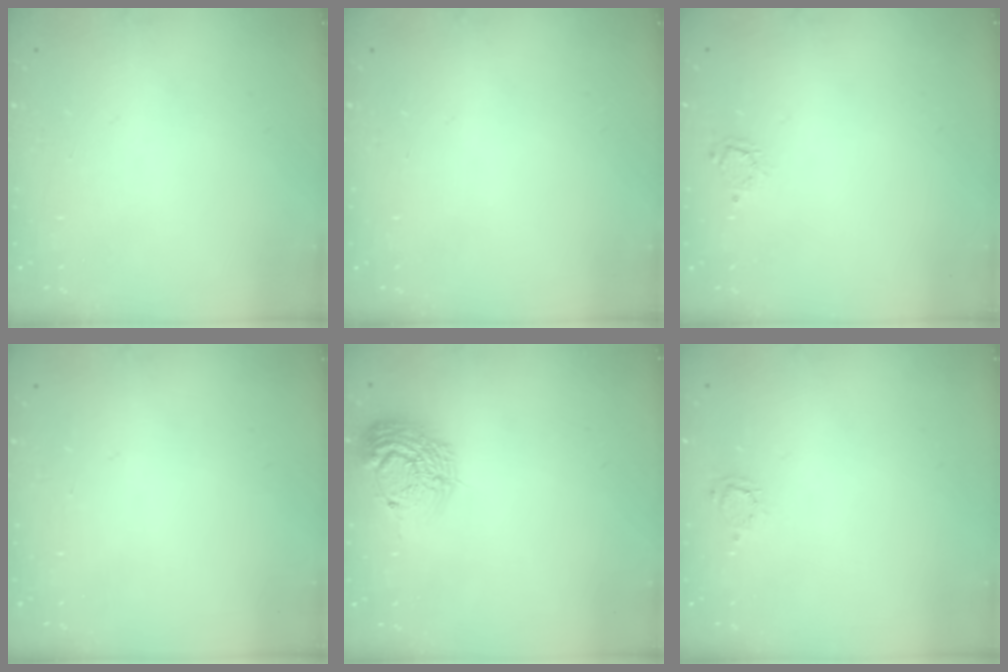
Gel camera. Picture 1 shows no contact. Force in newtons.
{"total": 0.0}
{"total": 2.8, "press": 2.8, "slide": 0.3}
{"total": 0.0}
{"total": 14.6, "press": 14.5, "slide": 0.9}
{"total": 3.3, "press": 3.3, "slide": 0.3}